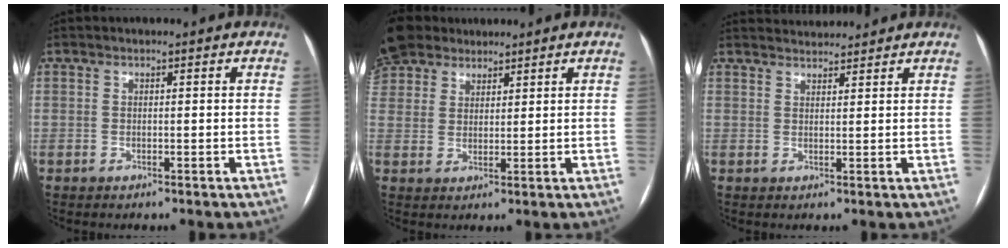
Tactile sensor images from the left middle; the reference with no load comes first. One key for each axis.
{"total": 10.7, "fx": 8.2, "fy": 6.1, "fz": 3.1, "tx": -0.099, "ty": 0.037, "tz": 0.164}
{"total": 4.6, "fx": 4.6, "fy": 0.5, "fz": 0.4, "tx": -0.011, "ty": 0.025, "tz": 0.068}